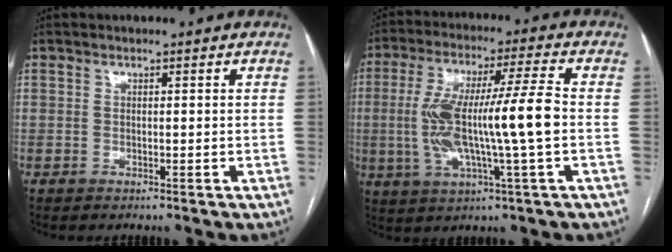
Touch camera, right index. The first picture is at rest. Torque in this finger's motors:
{"motor_torque": [1.26, 0.07, 0.93, 0.21]}